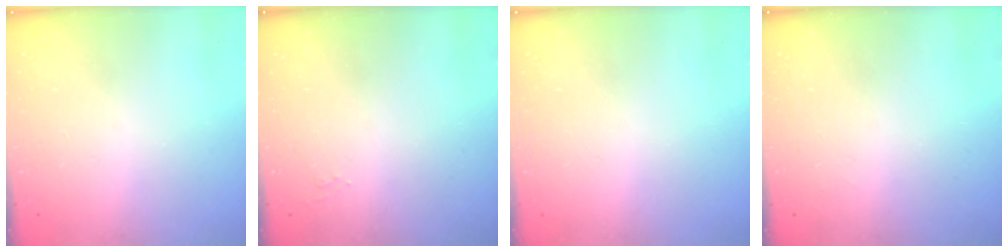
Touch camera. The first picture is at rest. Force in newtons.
{"total": 5.1, "press": 5.1, "slide": 0.5}
{"total": 0.0}
{"total": 5.0, "press": 5.0, "slide": 0.5}